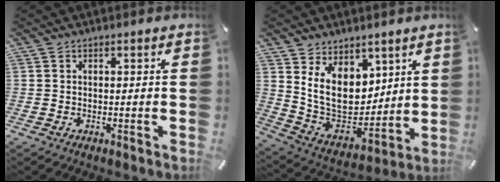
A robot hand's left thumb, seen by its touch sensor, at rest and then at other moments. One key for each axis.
{"total": 13.3, "fx": 5.9, "fy": 10.0, "fz": 6.4, "tx": -0.136, "ty": -0.053, "tz": 0.117}